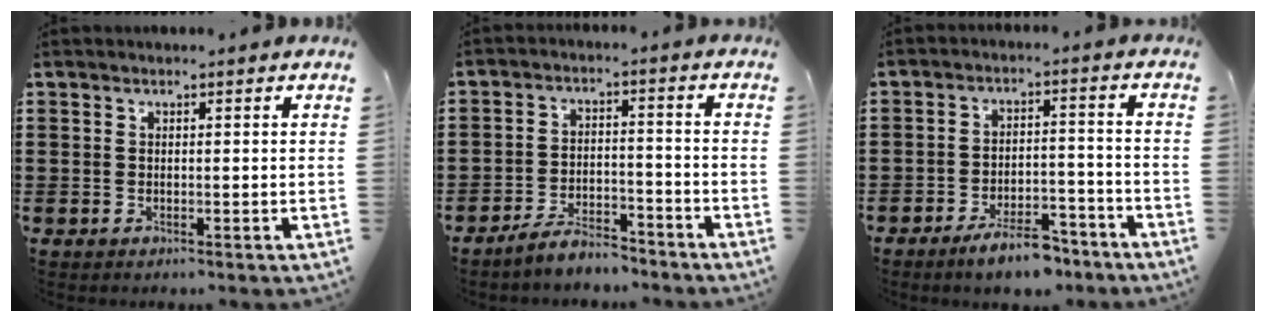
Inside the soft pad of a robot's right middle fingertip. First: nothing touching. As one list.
[{"total": 5.2, "force": [-5.0, 1.0, 1.1], "torque": [-0.024, 0.009, -0.101]}, {"total": 6.6, "force": [-5.5, 1.7, 3.2], "torque": [-0.059, 0.007, -0.102]}]